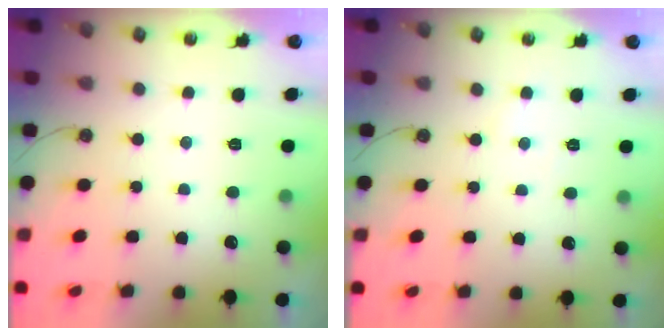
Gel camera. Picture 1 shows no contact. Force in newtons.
{"total": 2.6, "press": 2.5, "slide": 0.5}